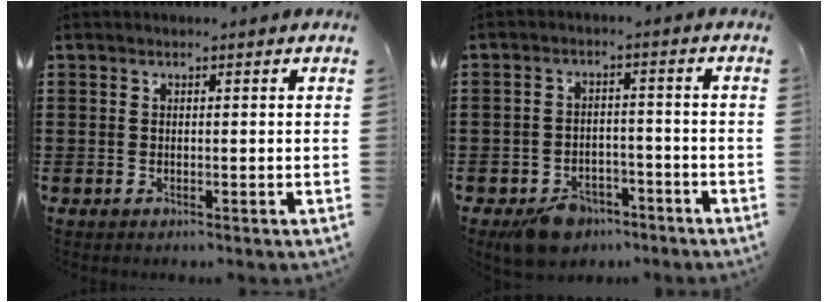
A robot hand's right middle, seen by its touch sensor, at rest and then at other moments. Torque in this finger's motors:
{"motor_torque": [1.13, -0.71, 0.24, 0.07]}